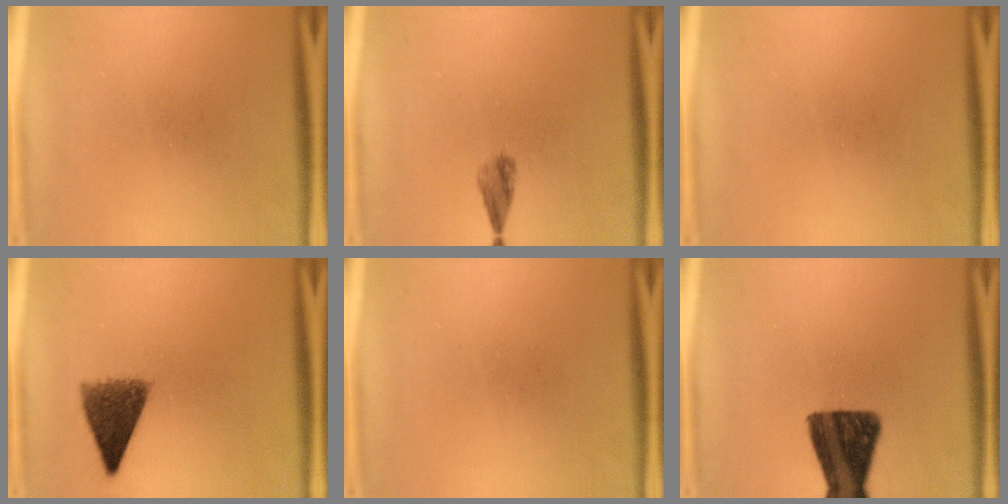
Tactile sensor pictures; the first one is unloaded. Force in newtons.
{"total": 2.0}
{"total": 0.0}
{"total": 6.8}
{"total": 0.0}
{"total": 13.2}